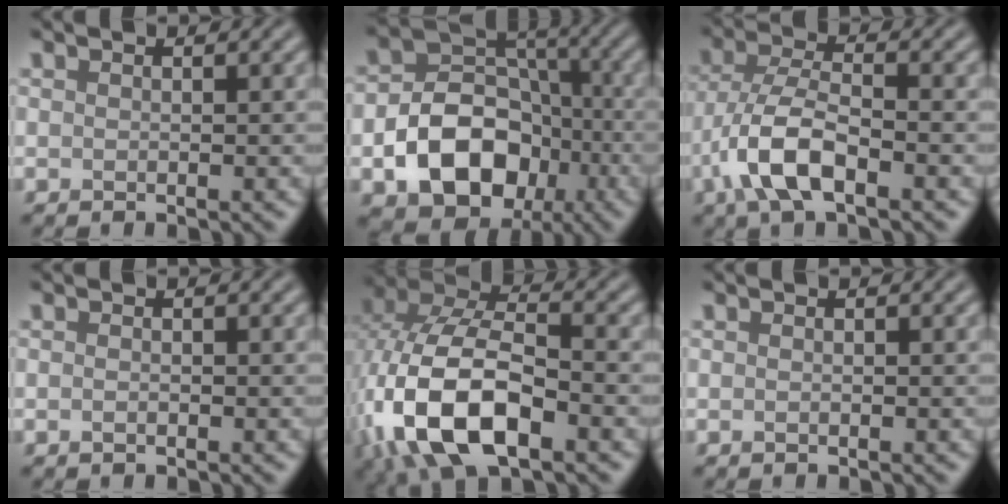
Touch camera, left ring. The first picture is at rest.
{"total": 9.5, "force": [-3.4, 6.9, 5.5], "torque": [-0.084, -0.003, -0.061]}
{"total": 6.5, "force": [-2.8, 2.7, 5.2], "torque": [-0.110, 0.001, -0.064]}
{"total": 0.6, "force": [-0.2, 0.3, 0.4], "torque": [-0.009, -0.001, -0.004]}
{"total": 13.1, "force": [-4.3, 6.7, 10.4], "torque": [-0.227, -0.006, -0.082]}
{"total": 0.0}